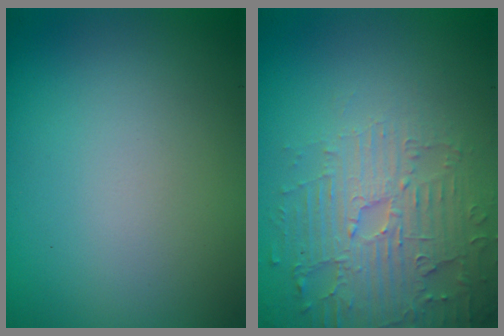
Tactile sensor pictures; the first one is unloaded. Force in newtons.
{"total": 4.8, "press": 4.1, "slide": 2.6}